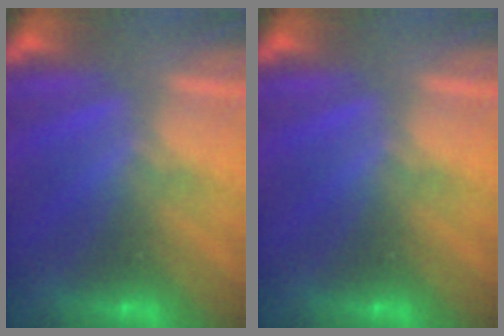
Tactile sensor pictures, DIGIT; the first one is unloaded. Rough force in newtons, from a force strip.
{"total": 0.0}